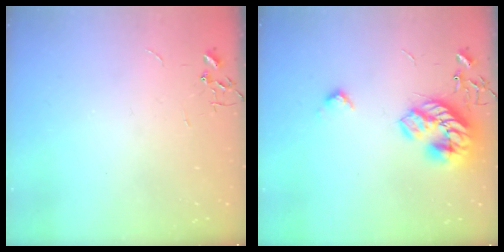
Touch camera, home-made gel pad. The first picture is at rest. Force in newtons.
{"total": 19.2, "press": 19.2, "slide": 0.6}